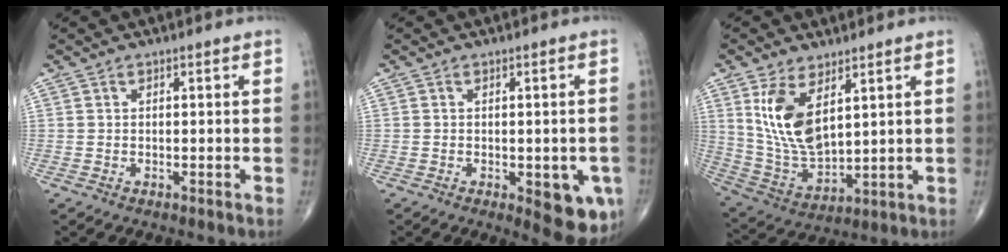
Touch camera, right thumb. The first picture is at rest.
{"total": 8.8, "force": [-2.8, 3.6, 7.5], "torque": [-0.064, -0.005, -0.027]}
{"total": 12.8, "force": [5.1, 6.3, 10.0], "torque": [-0.185, -0.026, 0.118]}